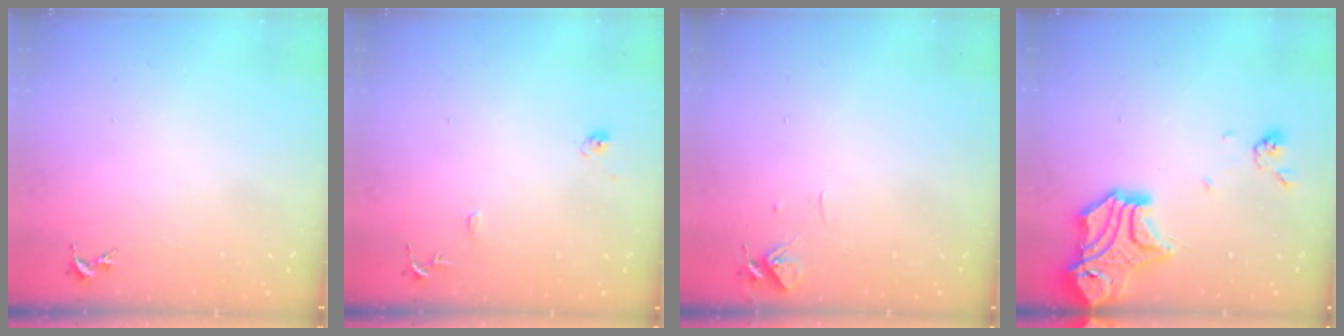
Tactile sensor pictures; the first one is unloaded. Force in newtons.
{"total": 9.1, "press": 9.1, "slide": 0.8}
{"total": 6.2, "press": 6.2, "slide": 0.5}
{"total": 18.4, "press": 18.3, "slide": 2.2}